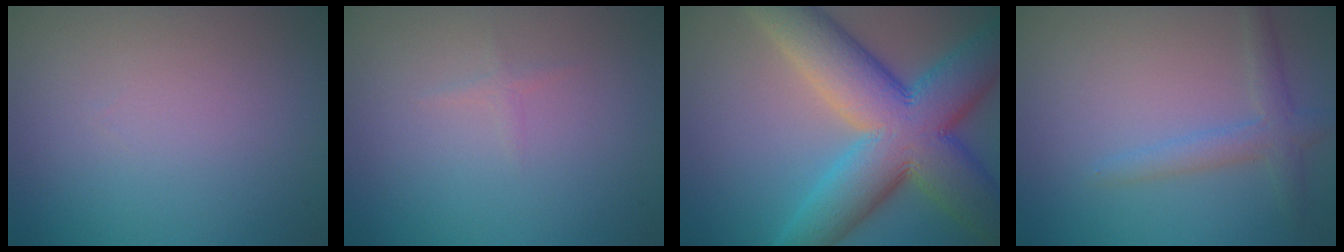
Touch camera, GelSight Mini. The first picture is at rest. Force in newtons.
{"total": 0.6, "press": 0.6, "slide": 0.0}
{"total": 14.0, "press": 14.0, "slide": 0.3}
{"total": 2.5, "press": 2.5, "slide": 0.1}